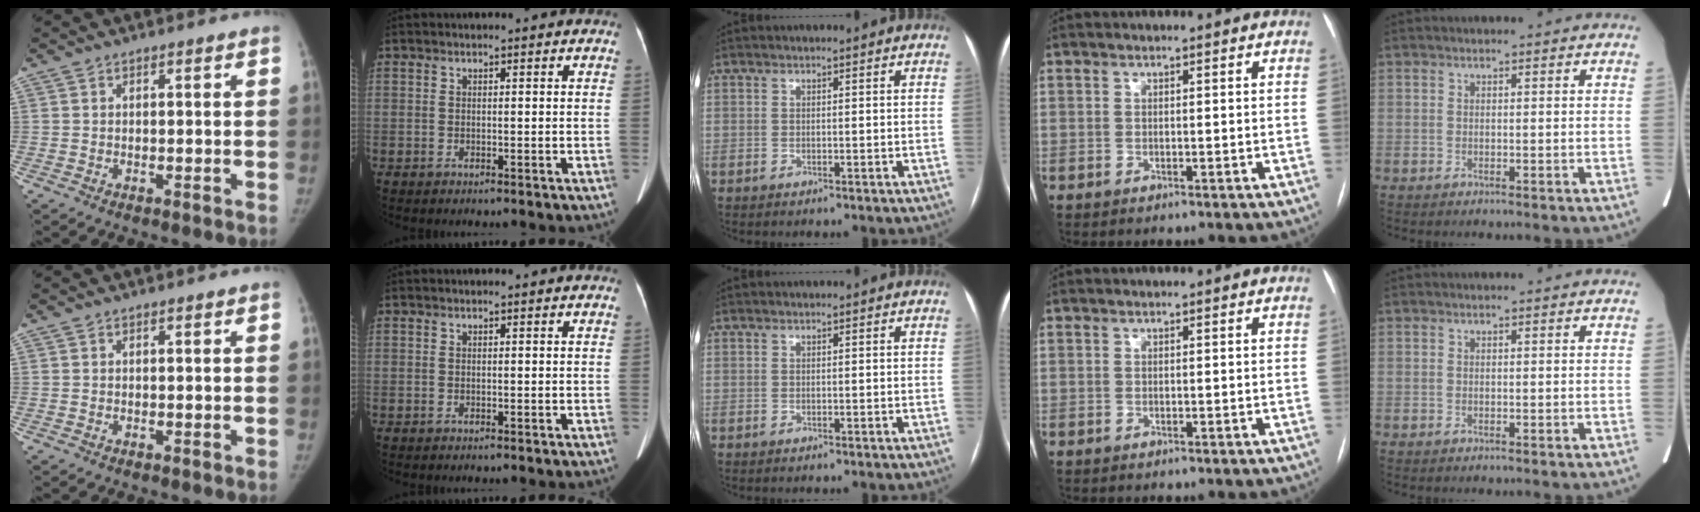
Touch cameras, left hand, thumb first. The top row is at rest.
{}